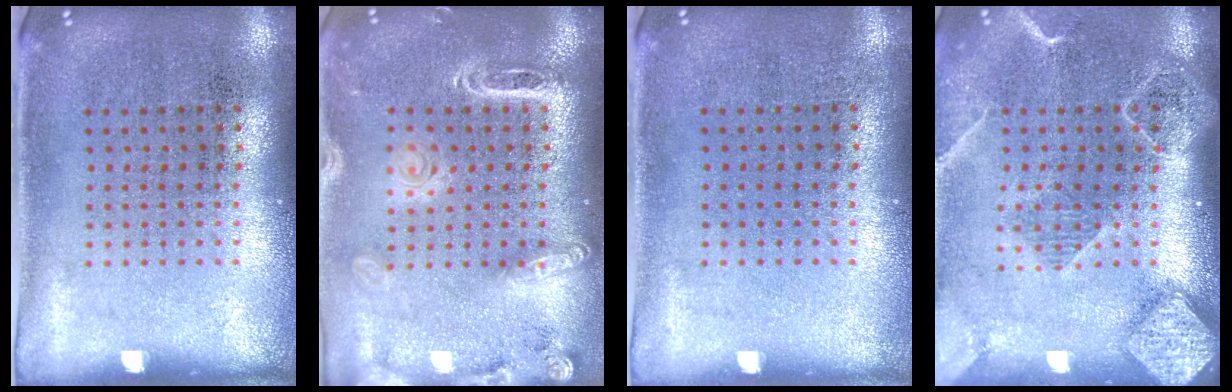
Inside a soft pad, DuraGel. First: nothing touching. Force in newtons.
{"total": 1.9, "press": 1.8, "slide": 0.7}
{"total": 0.0}
{"total": 2.4, "press": 2.0, "slide": 1.2}